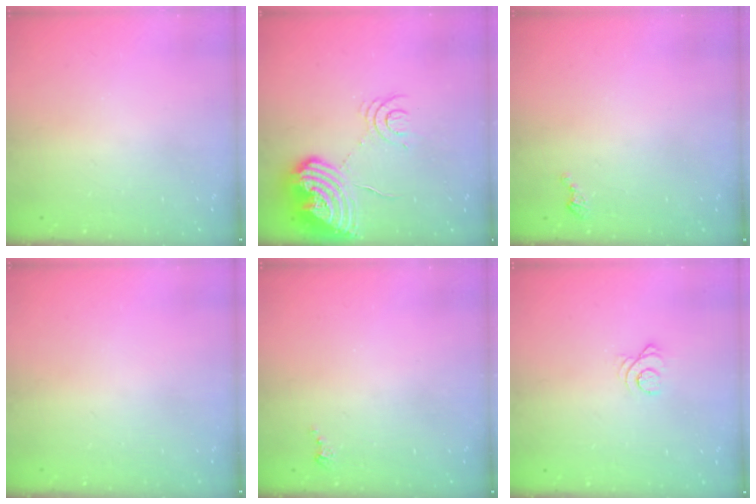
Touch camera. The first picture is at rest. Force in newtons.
{"total": 17.1, "press": 17.0, "slide": 1.6}
{"total": 2.3, "press": 2.3, "slide": 0.3}
{"total": 0.0}
{"total": 2.3, "press": 2.3, "slide": 0.3}
{"total": 2.5, "press": 2.5, "slide": 0.2}